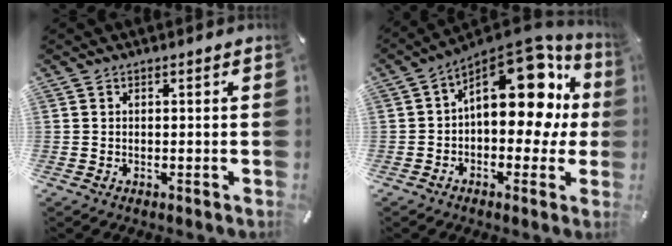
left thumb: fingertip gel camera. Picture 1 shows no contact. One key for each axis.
{"total": 19.4, "fx": 6.5, "fy": 10.8, "fz": 14.7, "tx": -0.197, "ty": -0.053, "tz": 0.108}